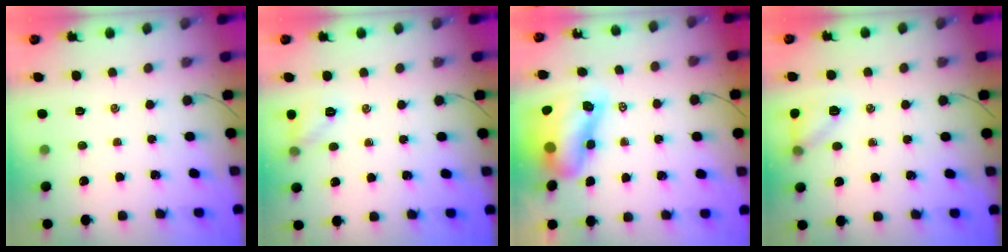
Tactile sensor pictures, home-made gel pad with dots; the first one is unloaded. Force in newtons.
{"total": 6.4, "press": 6.3, "slide": 0.9}
{"total": 11.4, "press": 10.8, "slide": 3.7}
{"total": 9.9, "press": 9.7, "slide": 1.9}